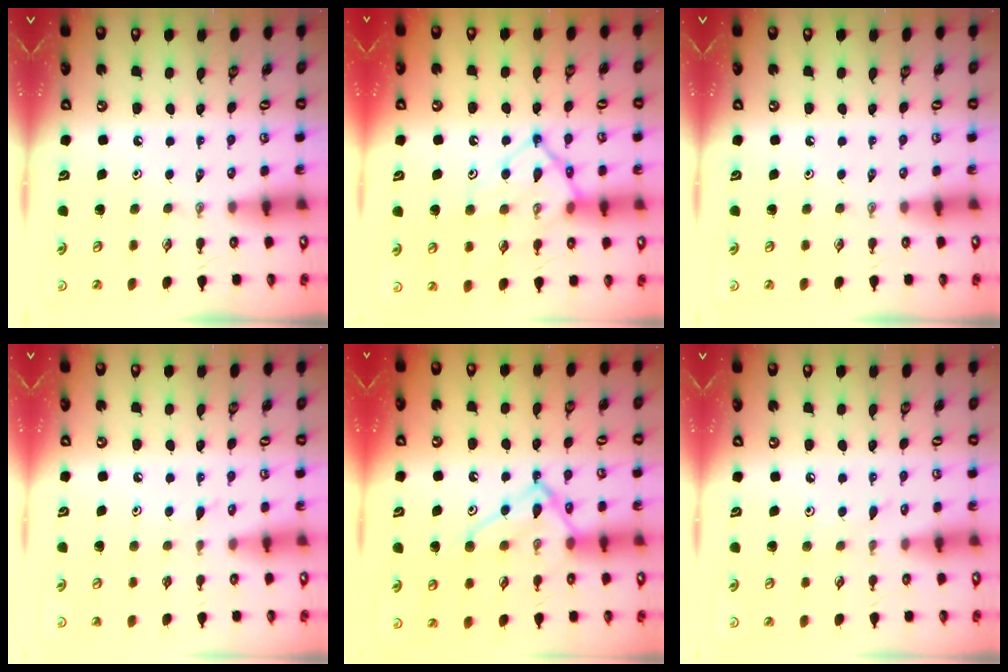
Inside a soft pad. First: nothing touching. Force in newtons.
{"total": 12.8, "press": 12.7, "slide": 1.5}
{"total": 0.0}
{"total": 6.0, "press": 6.0, "slide": 0.6}
{"total": 15.1, "press": 15.1, "slide": 1.1}
{"total": 3.7, "press": 3.6, "slide": 0.5}